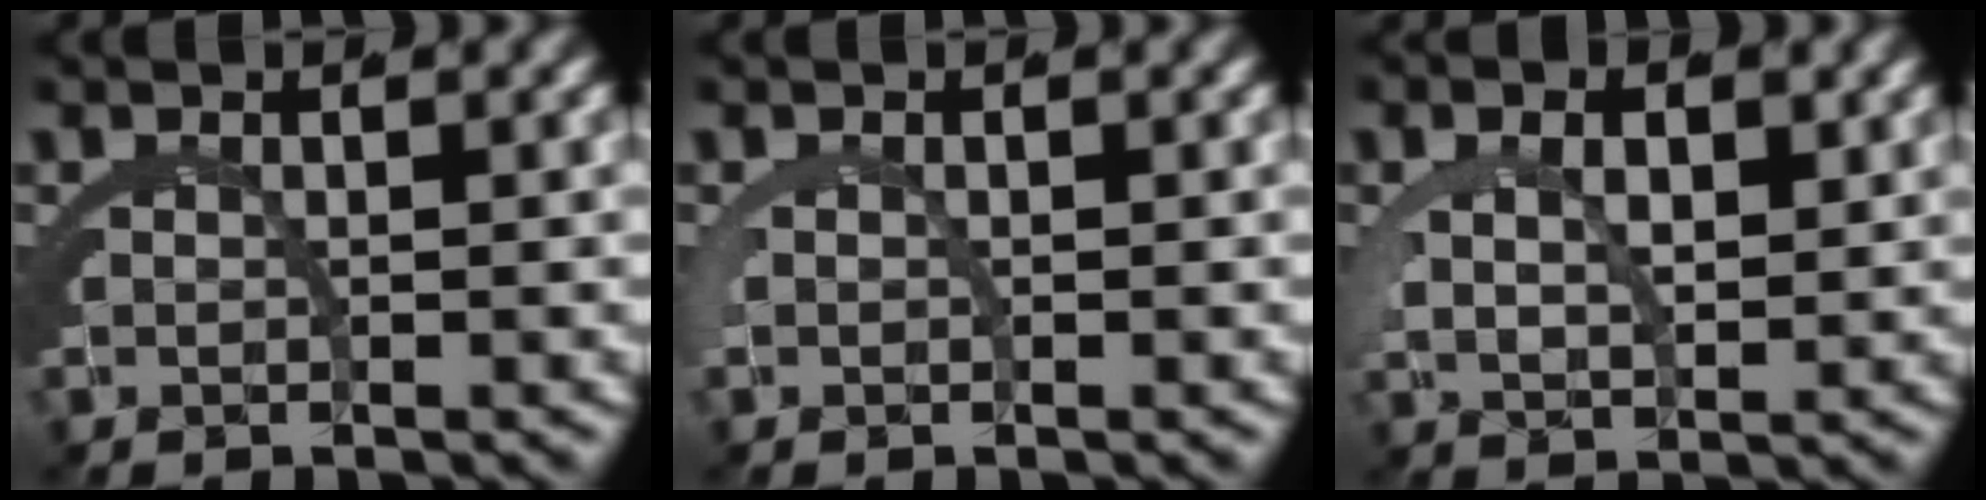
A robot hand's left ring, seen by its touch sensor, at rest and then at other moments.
{"total": 0.8, "force": [-0.4, 0.7, -0.1], "torque": [-0.002, 0.002, -0.015]}
{"total": 3.6, "force": [0.6, 2.7, 2.4], "torque": [-0.036, 0.001, 0.007]}